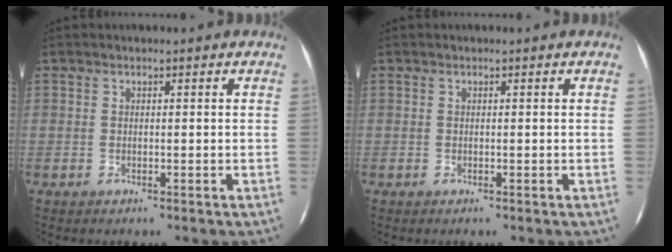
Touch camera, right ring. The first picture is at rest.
{"total": 0.0}